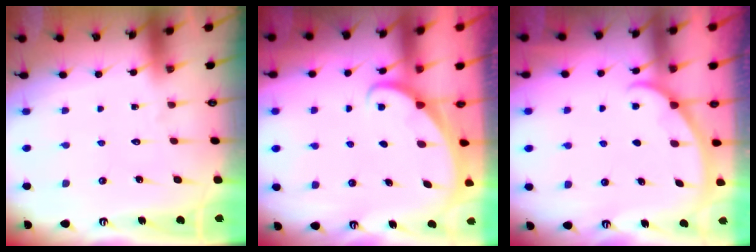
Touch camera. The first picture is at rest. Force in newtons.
{"total": 1.6, "press": 1.6, "slide": 0.1}
{"total": 1.4, "press": 1.4, "slide": 0.2}